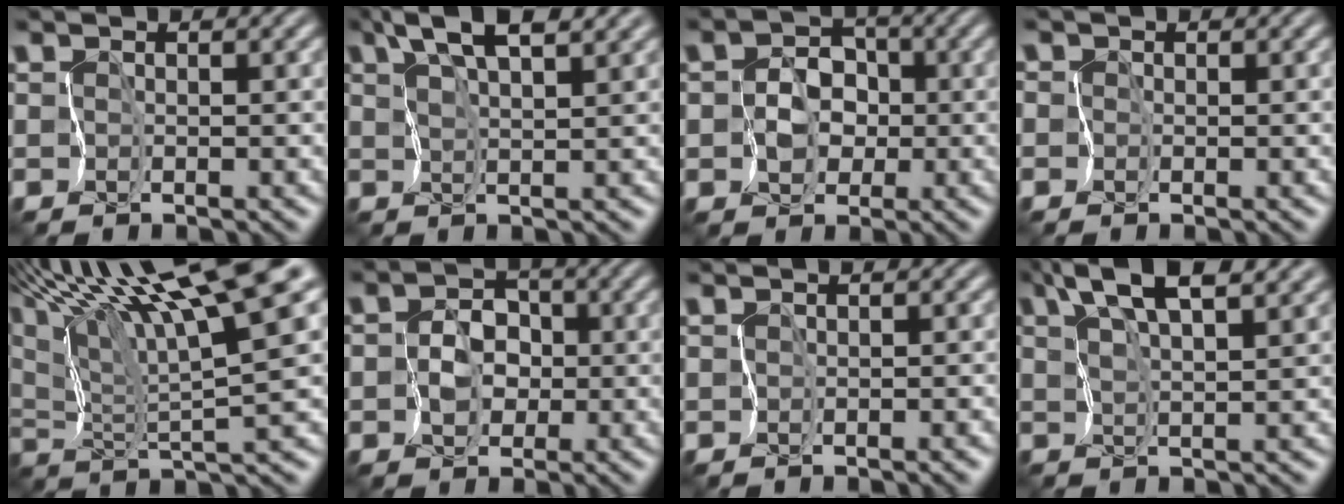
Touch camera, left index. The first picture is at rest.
{"total": 4.5, "force": [3.1, 0.7, 3.2], "torque": [-0.066, 0.009, 0.059]}
{"total": 3.3, "force": [-1.0, 2.8, 1.5], "torque": [-0.011, 0.001, -0.023]}
{"total": 0.8, "force": [0.0, 0.8, 0.0], "torque": [0.007, -0.001, -0.008]}
{"total": 15.8, "force": [8.9, 2.8, 12.7], "torque": [-0.216, 0.031, 0.152]}
{"total": 3.1, "force": [-0.8, 2.6, 1.5], "torque": [-0.015, -0.002, -0.017]}
{"total": 2.3, "force": [0.6, 1.1, 2.0], "torque": [-0.026, 0.013, 0.013]}
{"total": 5.5, "force": [3.8, 1.1, 3.9], "torque": [-0.081, 0.012, 0.070]}